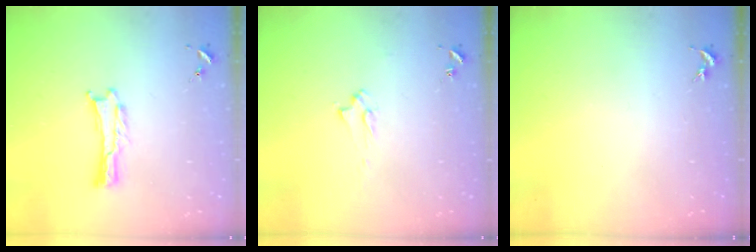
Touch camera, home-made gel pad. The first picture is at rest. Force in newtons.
{"total": 2.0, "press": 2.0, "slide": 0.3}
{"total": 0.0}